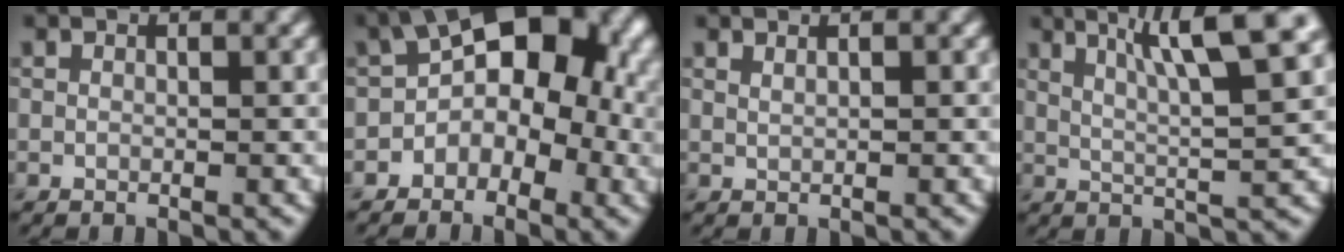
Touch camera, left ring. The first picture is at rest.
{"total": 8.5, "force": [-0.4, 5.5, 6.5], "torque": [-0.057, 0.028, -0.029]}
{"total": 0.8, "force": [0.5, 0.3, 0.5], "torque": [-0.007, -0.002, 0.005]}
{"total": 8.1, "force": [4.1, 1.2, 6.9], "torque": [-0.096, 0.016, 0.068]}